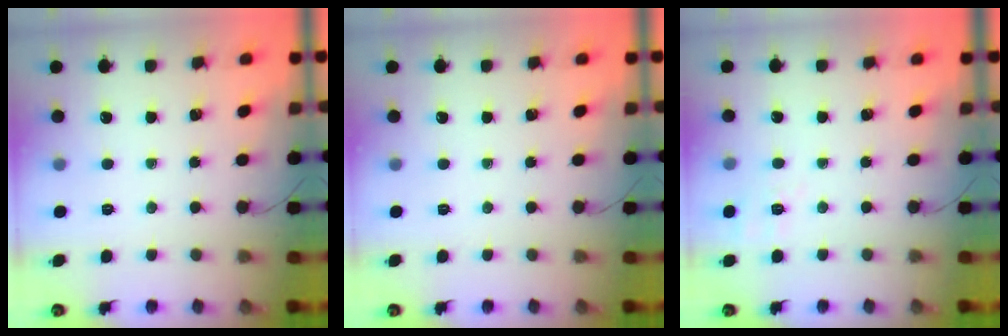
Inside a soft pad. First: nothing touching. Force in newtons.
{"total": 0.0}
{"total": 5.6, "press": 5.2, "slide": 2.2}